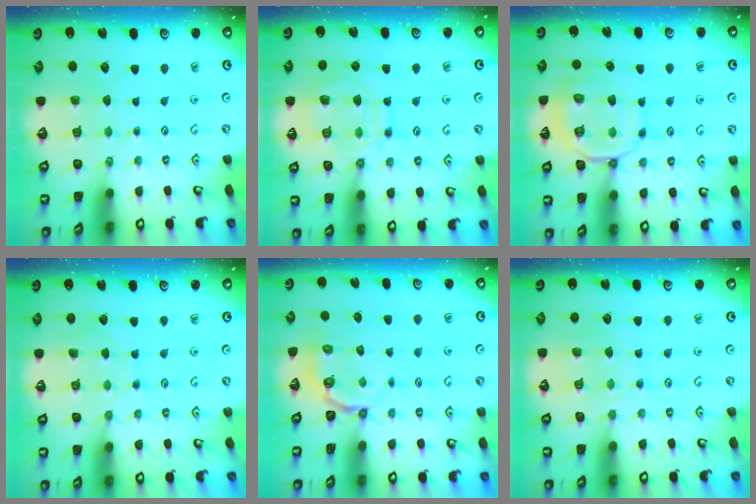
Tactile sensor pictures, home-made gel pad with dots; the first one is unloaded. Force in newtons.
{"total": 12.7, "press": 12.6, "slide": 1.2}
{"total": 12.1, "press": 12.0, "slide": 1.6}
{"total": 5.4, "press": 5.4, "slide": 0.5}
{"total": 3.6, "press": 2.6, "slide": 2.5}
{"total": 6.5, "press": 6.5, "slide": 0.8}